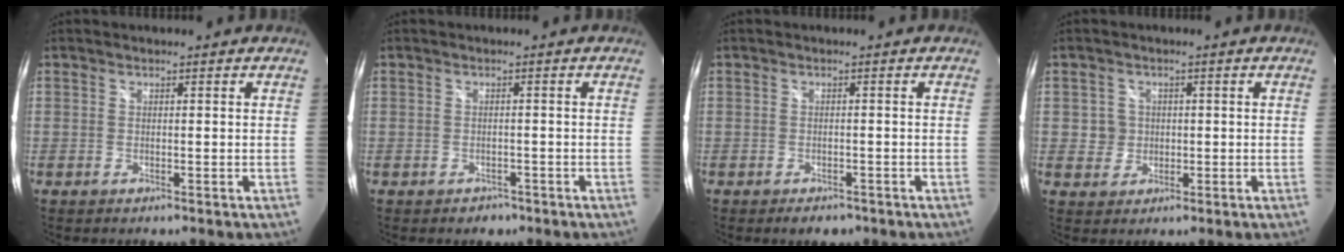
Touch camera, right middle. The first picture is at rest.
{"total": 2.3, "force": [-1.5, 1.6, 0.6], "torque": [-0.015, -0.005, -0.019]}
{"total": 3.3, "force": [-2.3, 1.7, 1.5], "torque": [-0.027, -0.010, -0.030]}
{"total": 3.4, "force": [0.0, 3.3, 0.5], "torque": [-0.004, 0.008, 0.002]}